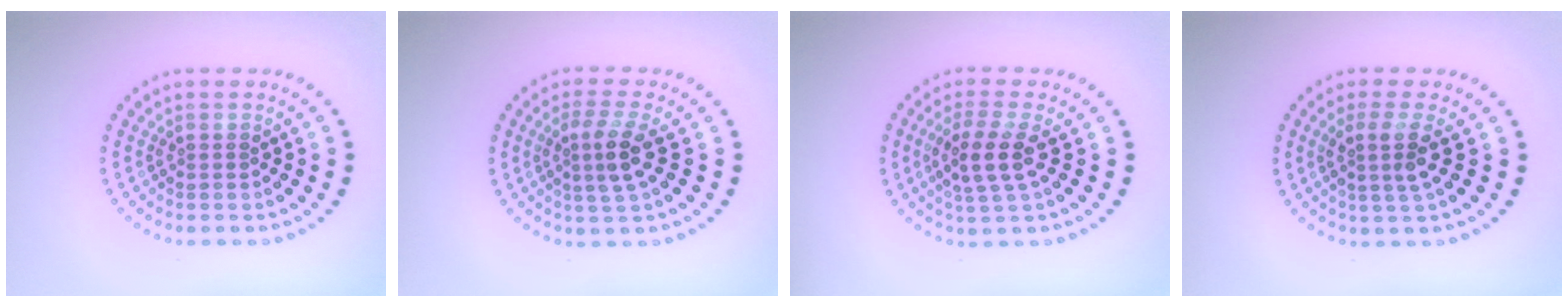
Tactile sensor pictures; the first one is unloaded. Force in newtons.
{"total": 2.9, "press": 2.6, "slide": 1.4}
{"total": 3.4, "press": 3.0, "slide": 1.5}
{"total": 2.7, "press": 2.0, "slide": 1.8}